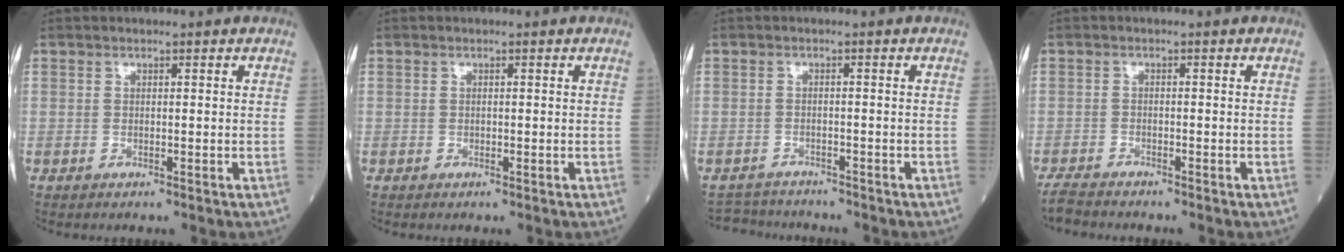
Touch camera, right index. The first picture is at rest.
{"total": 0.0}
{"total": 4.3, "force": [-4.2, 0.9, -0.3], "torque": [0.003, -0.005, -0.067]}
{"total": 2.9, "force": [-2.9, 0.1, 0.7], "torque": [-0.015, -0.013, -0.051]}